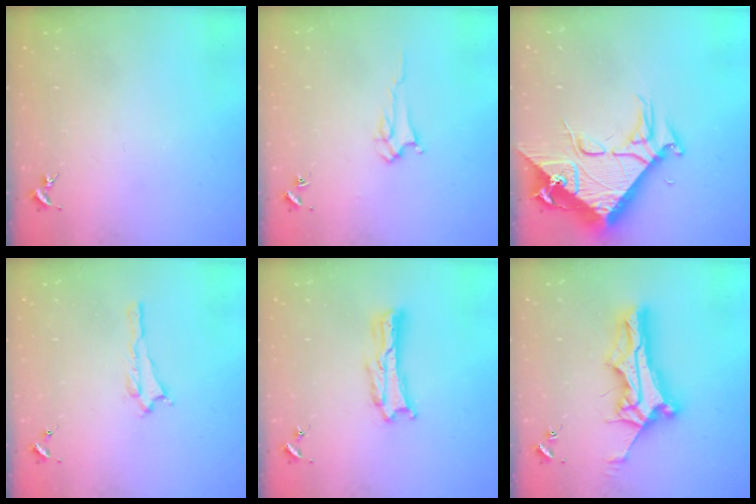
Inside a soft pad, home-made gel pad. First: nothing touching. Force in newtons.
{"total": 2.8, "press": 2.8, "slide": 0.4}
{"total": 9.8, "press": 9.8, "slide": 1.1}
{"total": 0.6, "press": 0.6, "slide": 0.2}
{"total": 1.7, "press": 1.7, "slide": 0.3}
{"total": 11.0, "press": 11.0, "slide": 0.8}